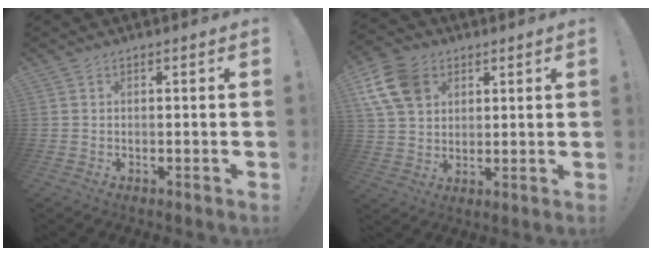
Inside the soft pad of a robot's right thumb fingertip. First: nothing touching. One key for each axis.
{"total": 13.3, "fx": 5.6, "fy": 9.9, "fz": 6.9, "tx": -0.126, "ty": -0.018, "tz": 0.113}